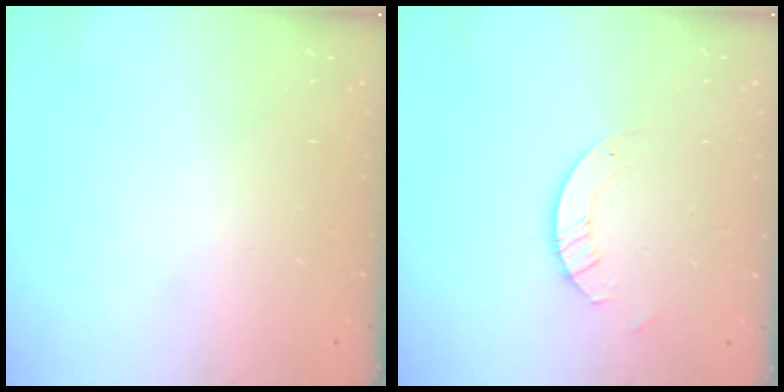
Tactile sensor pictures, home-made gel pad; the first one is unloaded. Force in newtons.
{"total": 2.6, "press": 2.6, "slide": 0.2}